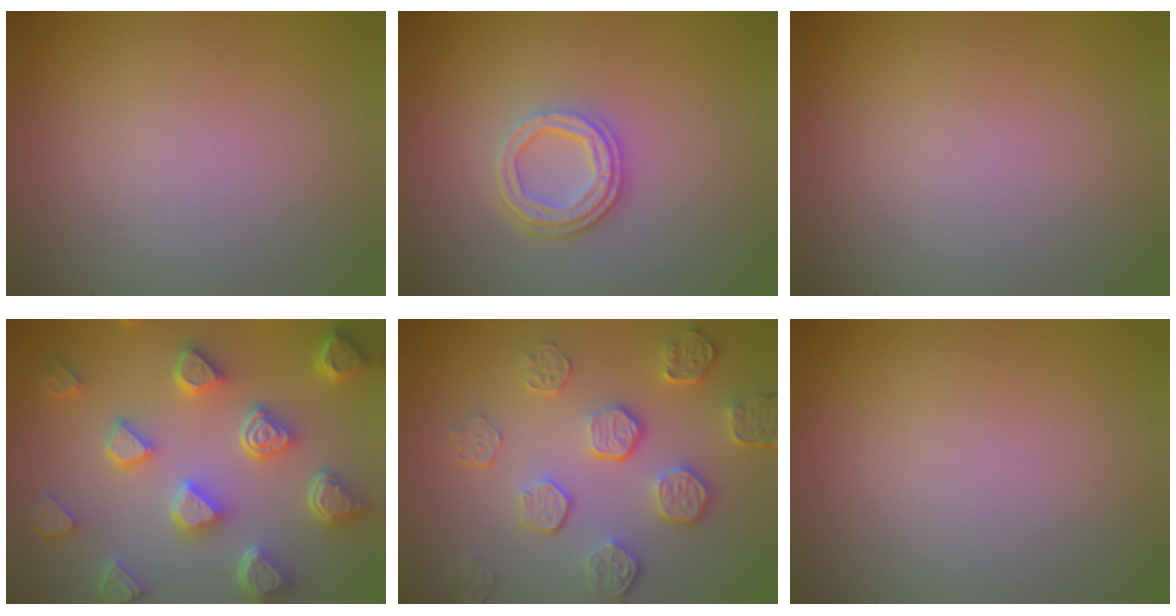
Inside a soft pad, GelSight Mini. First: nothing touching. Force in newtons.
{"total": 3.4, "press": 2.6, "slide": 2.3}
{"total": 0.0}
{"total": 7.7, "press": 6.1, "slide": 4.8}
{"total": 5.3, "press": 3.8, "slide": 3.7}
{"total": 0.0}